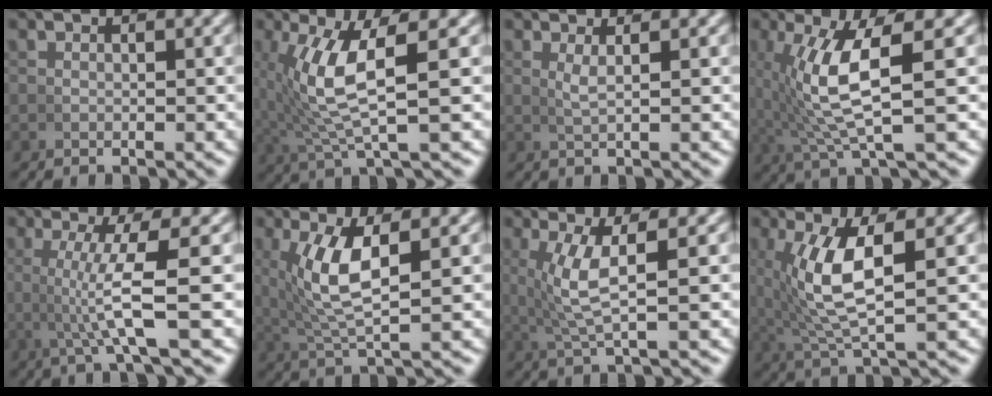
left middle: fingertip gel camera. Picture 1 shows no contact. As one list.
[{"total": 6.2, "force": [0.9, 1.5, 5.9], "torque": [-0.116, 0.006, 0.022]}, {"total": 1.5, "force": [0.8, -0.3, 1.2], "torque": [-0.027, -0.004, 0.019]}, {"total": 6.7, "force": [0.7, 1.5, 6.5], "torque": [-0.119, 0.004, 0.018]}, {"total": 4.6, "force": [0.4, -0.6, 4.6], "torque": [-0.082, -0.003, 0.008]}, {"total": 5.6, "force": [1.1, 1.7, 5.2], "torque": [-0.114, -0.004, 0.033]}, {"total": 4.1, "force": [1.0, 0.6, 4.0], "torque": [-0.078, 0.003, 0.023]}, {"total": 6.5, "force": [0.9, 2.2, 6.1], "torque": [-0.125, -0.001, 0.028]}]